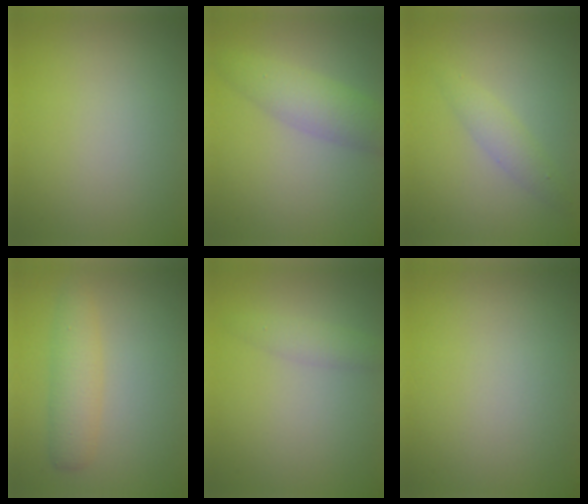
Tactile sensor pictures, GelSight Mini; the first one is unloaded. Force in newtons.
{"total": 3.7, "press": 3.7, "slide": 0.0}
{"total": 1.7, "press": 1.7, "slide": 0.0}
{"total": 2.9, "press": 2.9, "slide": 0.1}
{"total": 1.6, "press": 1.6, "slide": 0.1}
{"total": 0.0}